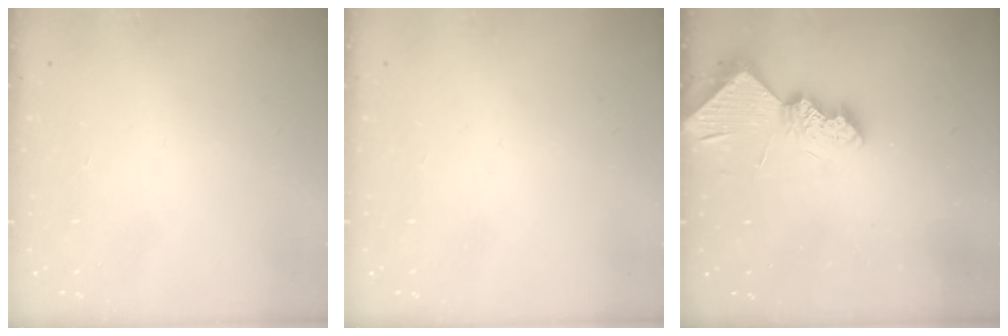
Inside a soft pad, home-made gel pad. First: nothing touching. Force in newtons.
{"total": 0.0}
{"total": 9.1, "press": 9.0, "slide": 0.9}